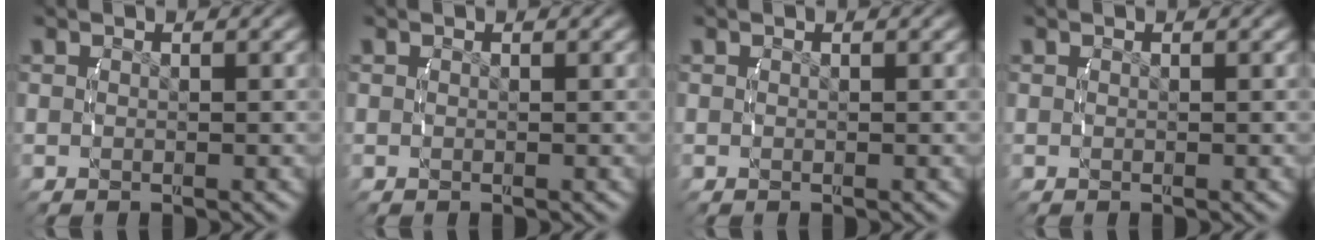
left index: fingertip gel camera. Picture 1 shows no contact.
{"total": 0.0}
{"total": 0.0}
{"total": 0.0}